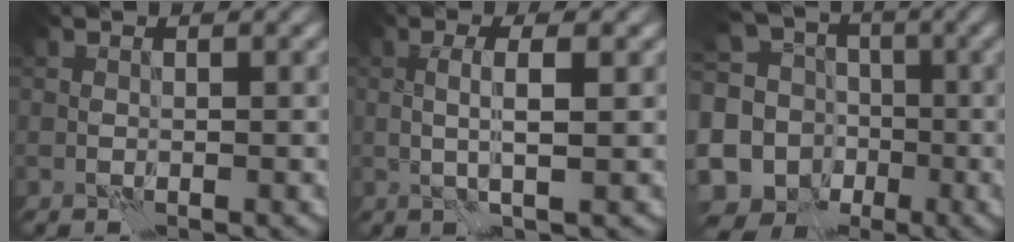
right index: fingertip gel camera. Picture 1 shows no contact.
{"total": 2.7, "force": [0.2, 0.2, 2.7], "torque": [-0.045, 0.004, 0.002]}
{"total": 10.8, "force": [-3.2, 9.2, 4.7], "torque": [-0.106, 0.001, -0.061]}